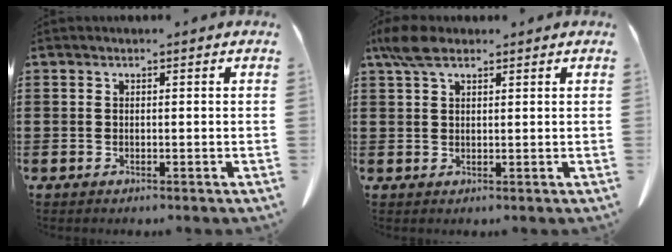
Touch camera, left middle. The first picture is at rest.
{"total": 4.3, "force": [2.6, 1.8, 2.8], "torque": [-0.071, 0.003, 0.048]}